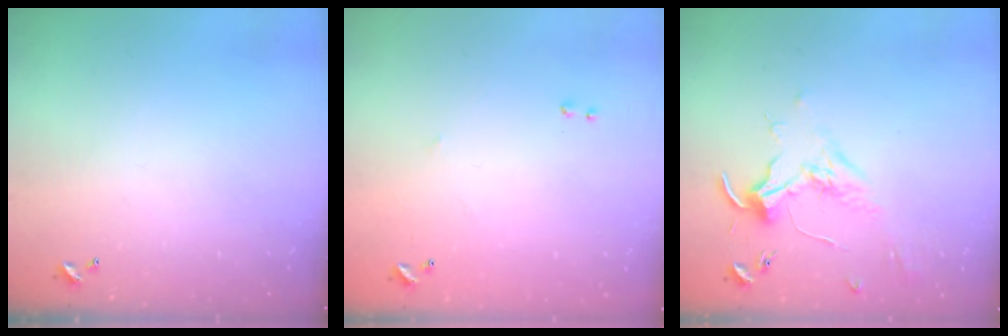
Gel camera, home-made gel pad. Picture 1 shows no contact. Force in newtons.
{"total": 6.4, "press": 6.3, "slide": 0.8}
{"total": 1.7, "press": 1.6, "slide": 0.7}